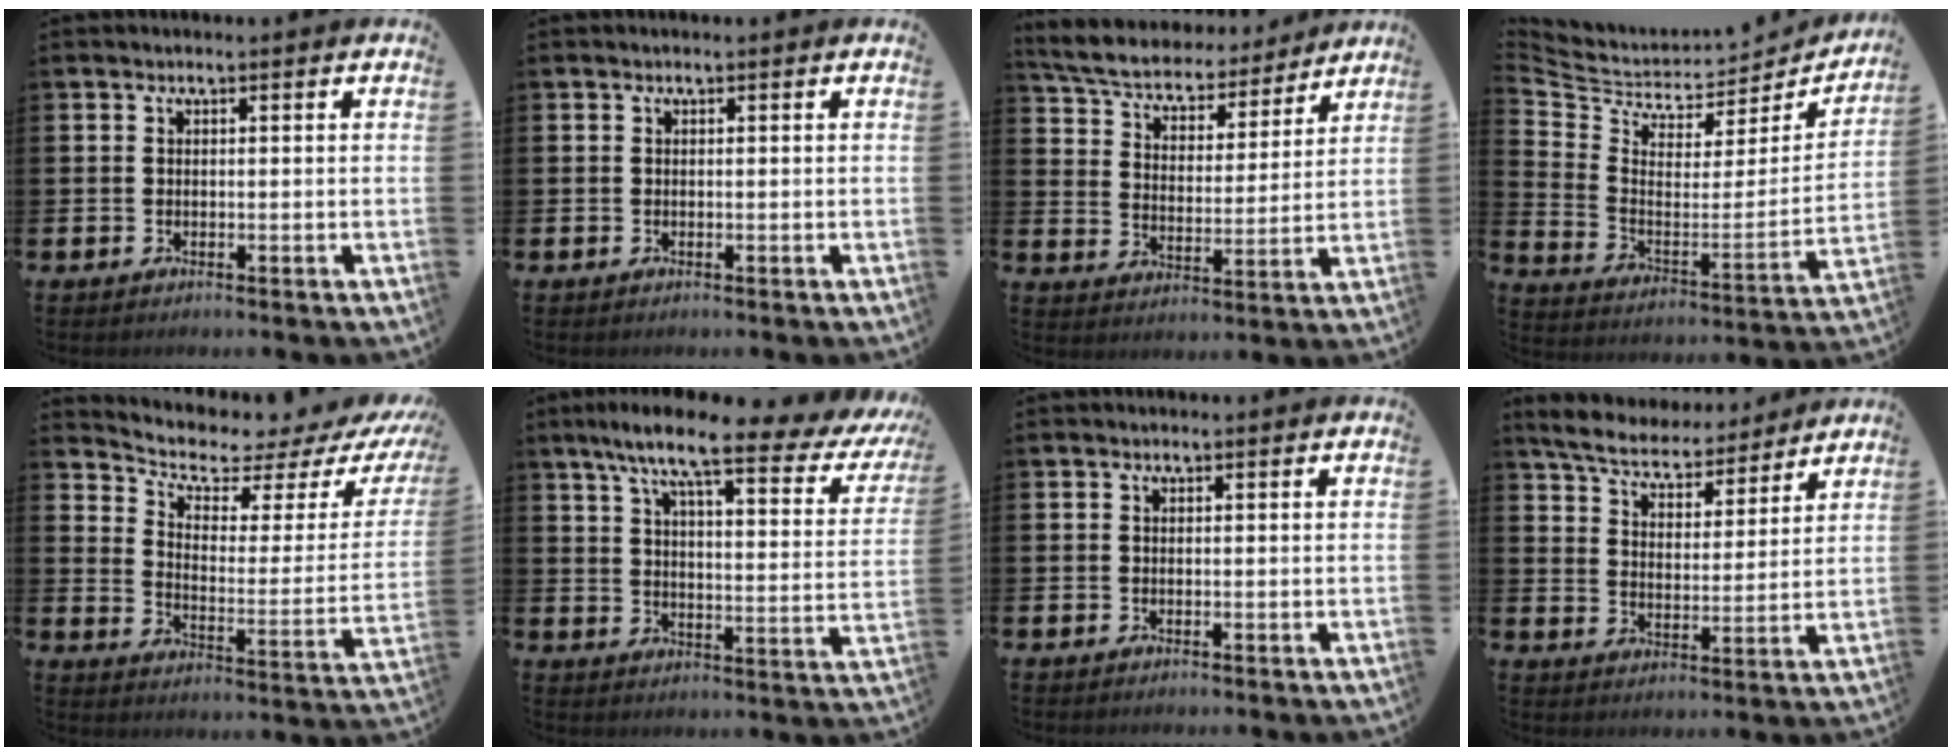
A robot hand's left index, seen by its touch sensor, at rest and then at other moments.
{"total": 0.0}
{"total": 6.3, "force": [5.9, 1.7, 1.1], "torque": [-0.057, -0.046, 0.101]}
{"total": 5.5, "force": [4.6, 2.6, 1.5], "torque": [-0.062, -0.043, 0.076]}
{"total": 4.7, "force": [4.2, 1.4, 1.7], "torque": [-0.048, -0.047, 0.059]}
{"total": 10.0, "force": [7.5, 1.5, 6.5], "torque": [-0.130, -0.048, 0.115]}
{"total": 0.0}
{"total": 6.2, "force": [5.9, 1.5, 1.3], "torque": [-0.058, -0.041, 0.101]}